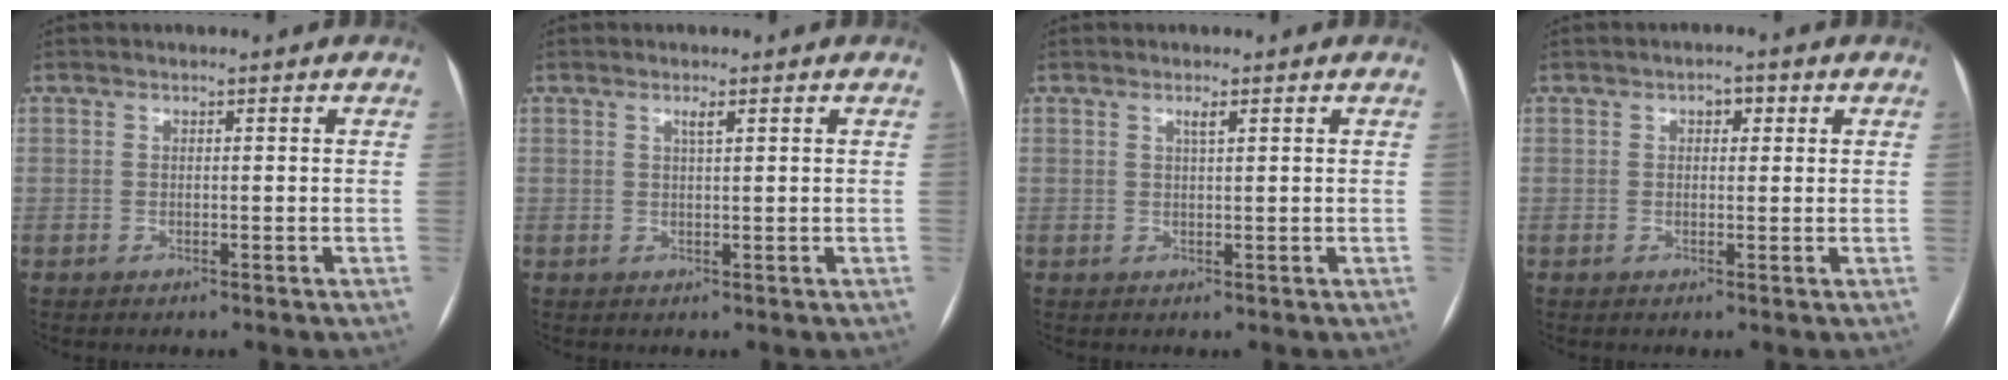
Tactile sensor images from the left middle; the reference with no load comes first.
{"total": 1.2, "force": [0.6, 0.0, 1.0], "torque": [-0.020, 0.001, 0.011]}
{"total": 1.1, "force": [0.6, 0.0, 1.0], "torque": [-0.019, 0.001, 0.011]}
{"total": 1.9, "force": [0.7, 1.1, 1.4], "torque": [-0.020, 0.012, 0.010]}